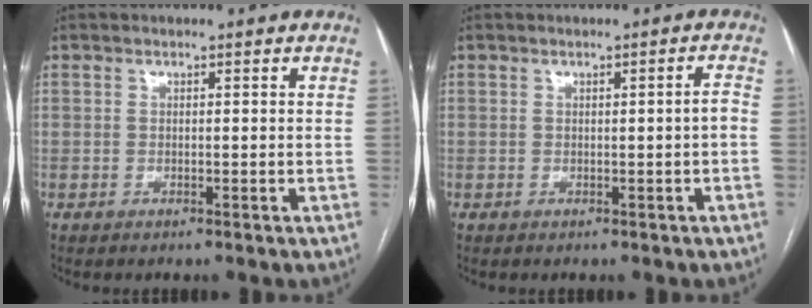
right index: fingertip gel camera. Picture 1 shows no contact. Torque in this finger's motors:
{"motor_torque": [0.10, 0.02, 0.06, 0.02]}